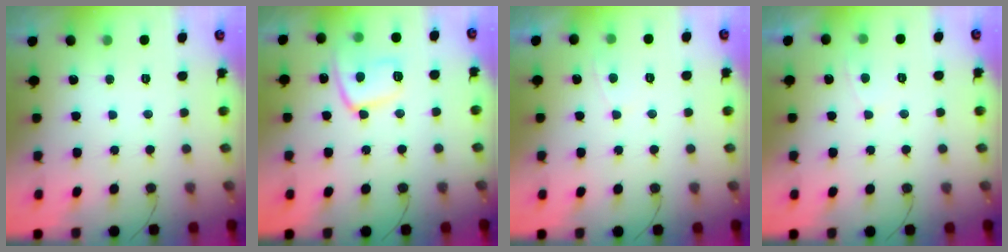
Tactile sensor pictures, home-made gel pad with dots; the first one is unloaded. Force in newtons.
{"total": 12.0, "press": 11.9, "slide": 1.1}
{"total": 2.7, "press": 2.7, "slide": 0.2}
{"total": 2.7, "press": 2.7, "slide": 0.2}